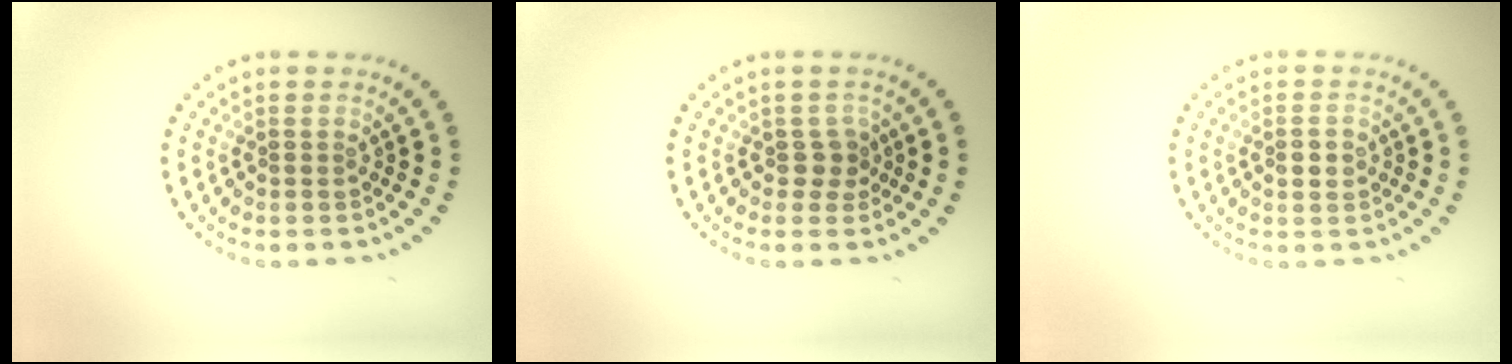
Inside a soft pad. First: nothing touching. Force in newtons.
{"total": 1.5, "press": 1.3, "slide": 0.9}
{"total": 1.5, "press": 1.5, "slide": 0.1}